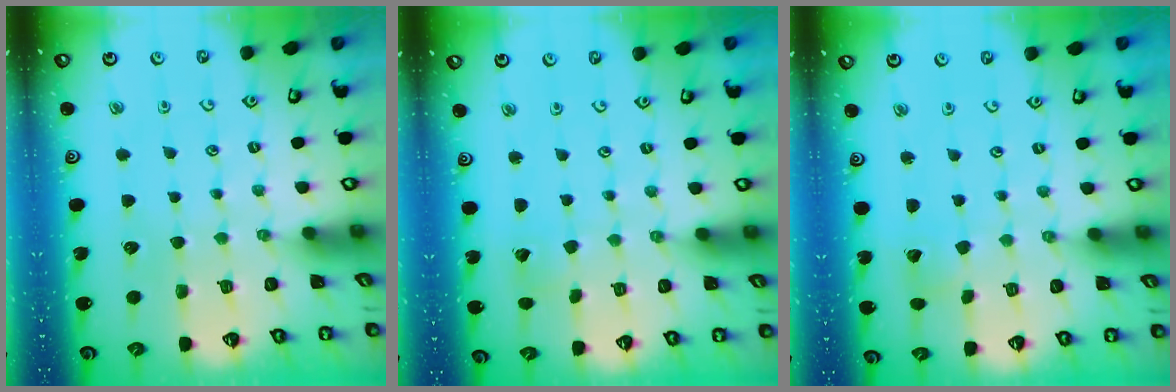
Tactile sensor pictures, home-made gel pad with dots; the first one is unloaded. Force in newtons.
{"total": 2.7, "press": 2.7, "slide": 0.2}
{"total": 2.9, "press": 2.9, "slide": 0.2}